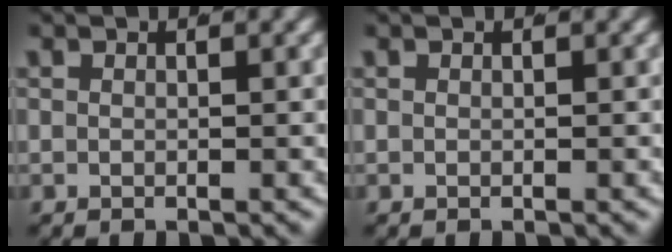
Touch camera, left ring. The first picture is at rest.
{"total": 0.0}